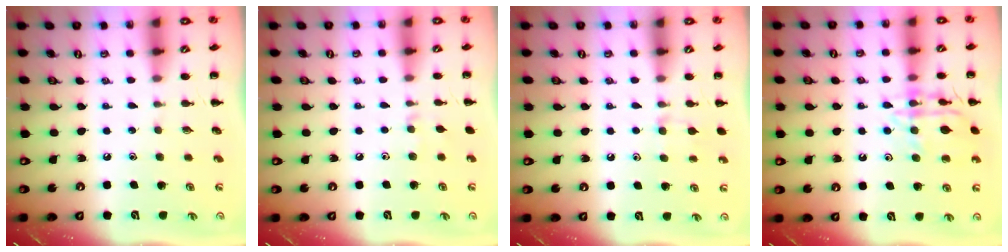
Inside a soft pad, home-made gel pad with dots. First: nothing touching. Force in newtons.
{"total": 2.9, "press": 2.7, "slide": 1.0}
{"total": 6.4, "press": 6.0, "slide": 2.2}
{"total": 13.8, "press": 13.8, "slide": 1.0}